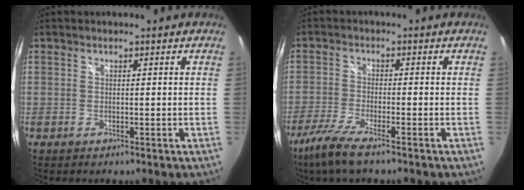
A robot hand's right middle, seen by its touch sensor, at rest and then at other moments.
{"total": 7.8, "force": [-5.8, 0.7, 5.2], "torque": [-0.129, -0.026, -0.111]}